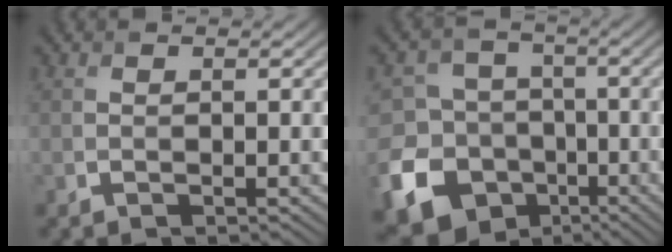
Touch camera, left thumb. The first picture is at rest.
{"total": 15.1, "force": [-7.3, 12.4, 4.4], "torque": [-0.132, -0.061, -0.136]}